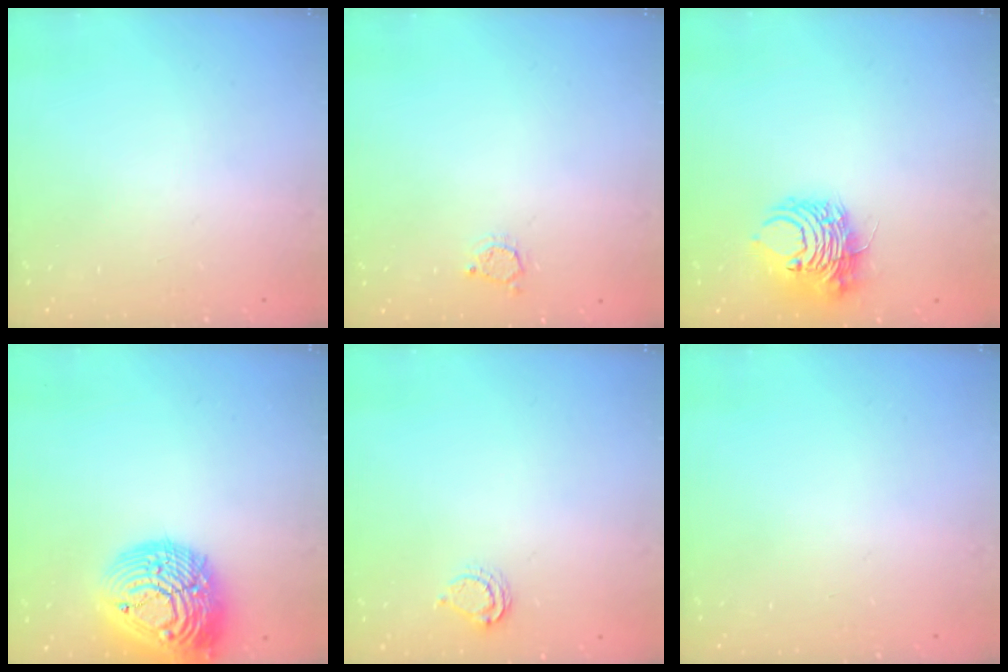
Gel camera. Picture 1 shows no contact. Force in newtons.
{"total": 2.5, "press": 2.5, "slide": 0.3}
{"total": 10.4, "press": 10.3, "slide": 1.3}
{"total": 23.9, "press": 23.8, "slide": 2.2}
{"total": 4.5, "press": 4.5, "slide": 0.3}
{"total": 0.0}